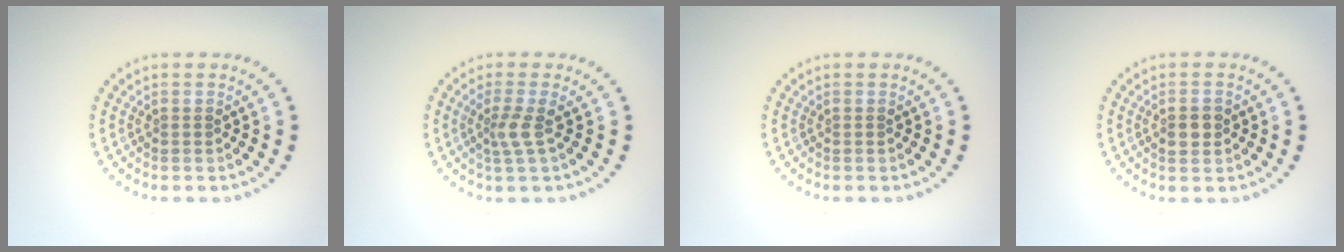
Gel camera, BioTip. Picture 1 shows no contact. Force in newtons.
{"total": 1.9, "press": 1.3, "slide": 1.4}
{"total": 0.0}
{"total": 2.2, "press": 2.2, "slide": 0.0}